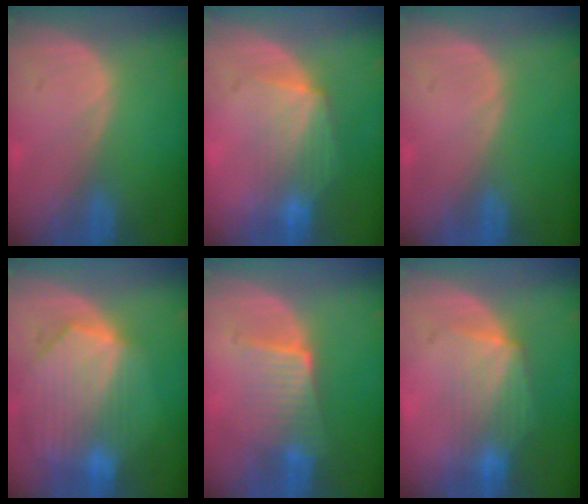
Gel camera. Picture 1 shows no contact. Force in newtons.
{"total": 7.0, "press": 6.5, "slide": 2.5}
{"total": 0.0}
{"total": 10.0, "press": 8.8, "slide": 4.7}
{"total": 6.5, "press": 5.6, "slide": 3.2}
{"total": 7.0, "press": 6.5, "slide": 2.5}